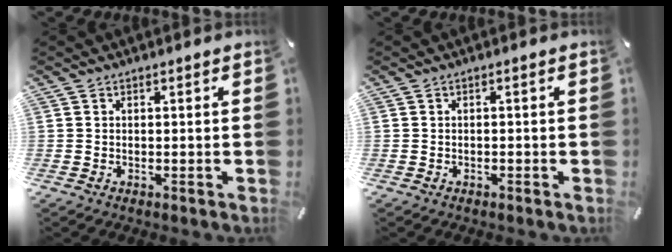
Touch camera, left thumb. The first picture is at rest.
{"total": 0.7, "force": [-0.4, 0.1, 0.5], "torque": [-0.010, -0.002, -0.006]}